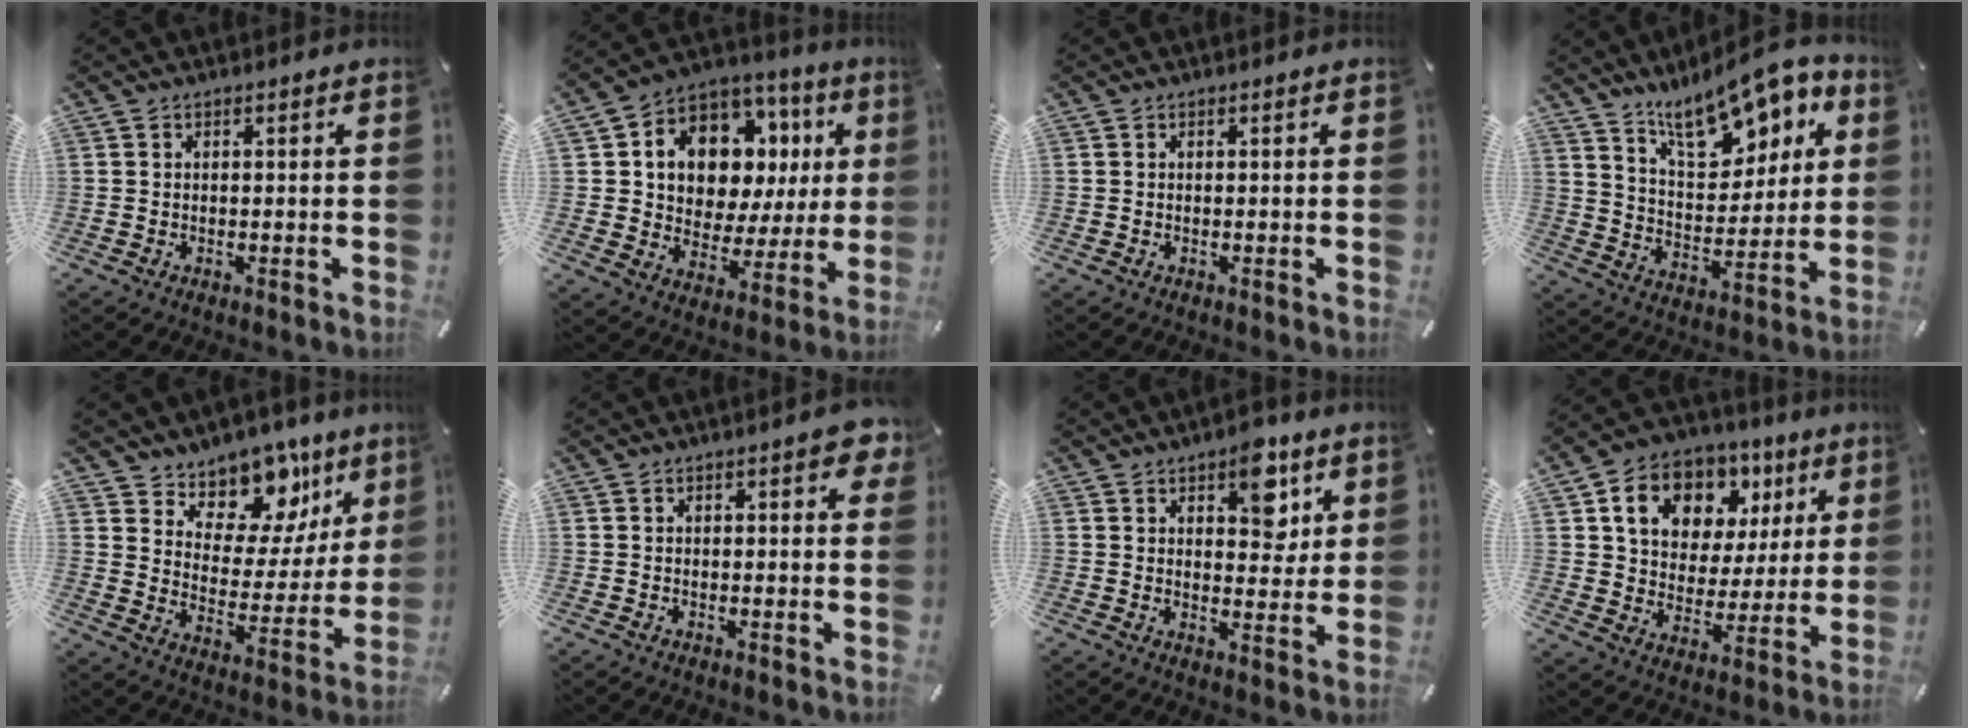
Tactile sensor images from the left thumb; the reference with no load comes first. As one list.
[{"total": 12.3, "force": [4.7, 9.7, 6.1], "torque": [-0.106, -0.038, 0.091]}, {"total": 0.0}, {"total": 16.0, "force": [11.6, 7.3, 8.3], "torque": [-0.137, -0.067, 0.201]}, {"total": 12.1, "force": [9.3, 7.4, 2.0], "torque": [-0.026, -0.100, 0.166]}, {"total": 4.3, "force": [1.7, 1.7, 3.5], "torque": [-0.047, -0.002, 0.024]}, {"total": 9.5, "force": [5.2, 5.6, 5.7], "torque": [-0.047, -0.028, 0.082]}, {"total": 14.3, "force": [7.1, 10.8, 6.3], "torque": [-0.108, -0.029, 0.131]}]